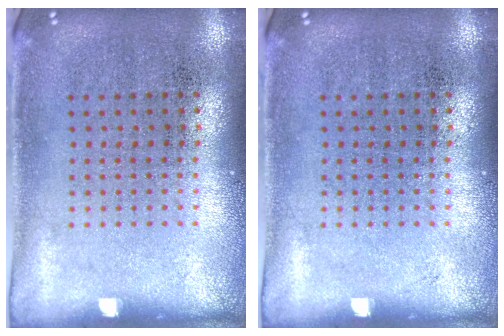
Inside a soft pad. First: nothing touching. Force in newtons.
{"total": 0.0}